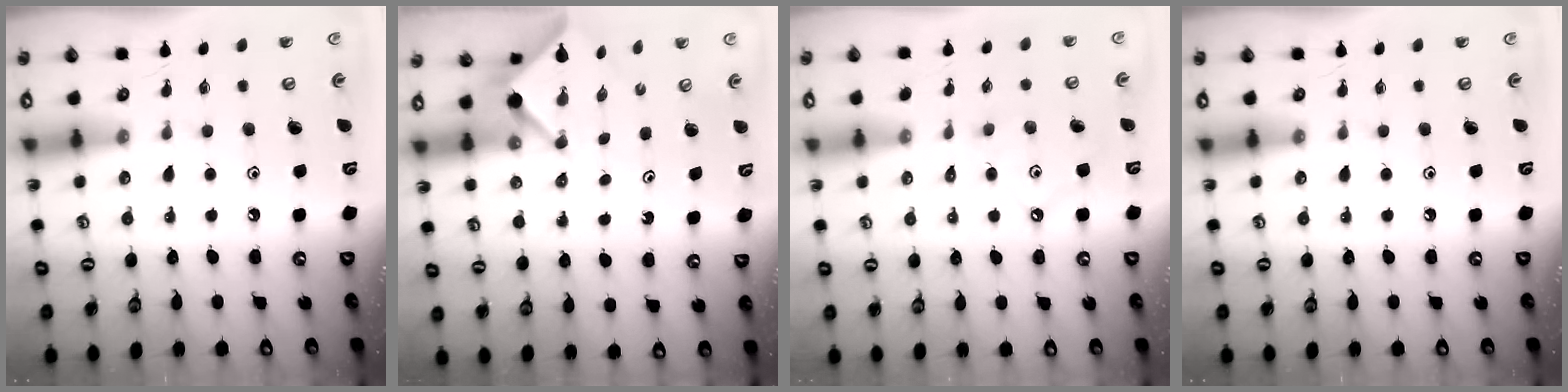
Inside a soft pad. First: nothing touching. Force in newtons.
{"total": 2.5, "press": 2.5, "slide": 0.3}
{"total": 2.3, "press": 2.3, "slide": 0.2}
{"total": 0.0}